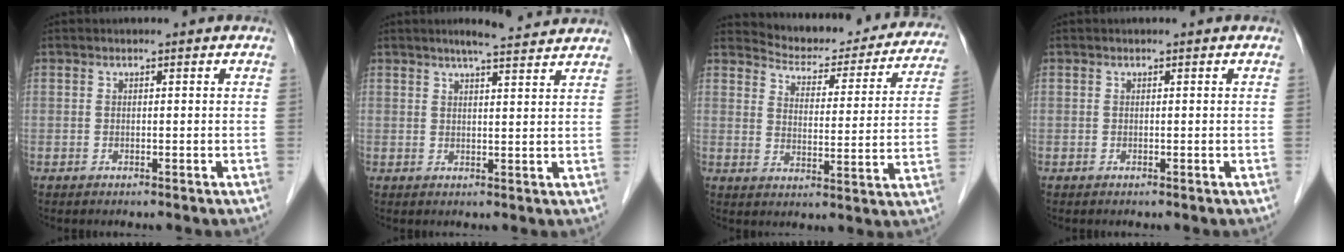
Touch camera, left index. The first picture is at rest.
{"total": 6.3, "force": [5.6, 0.1, 2.9], "torque": [-0.051, 0.014, 0.075]}
{"total": 18.1, "force": [17.1, 4.6, 3.9], "torque": [-0.034, -0.023, 0.202]}
{"total": 0.0}